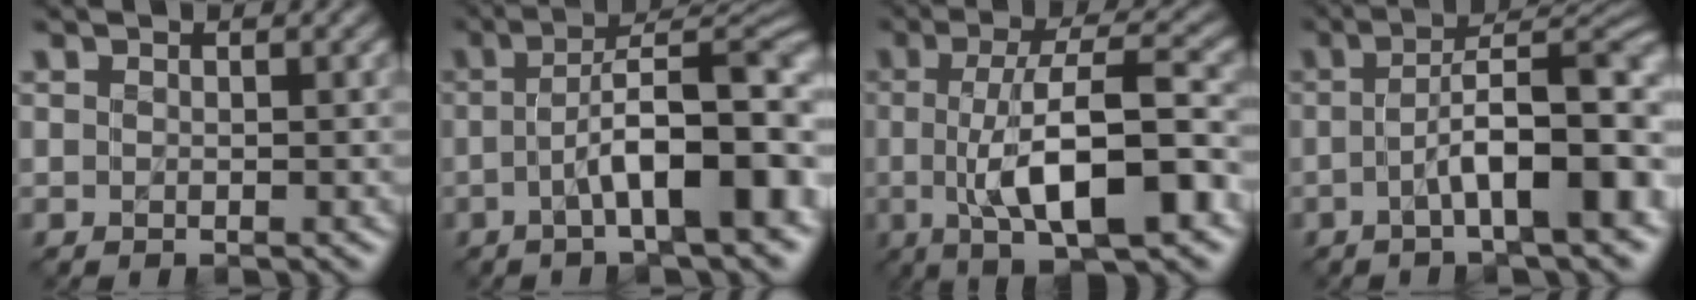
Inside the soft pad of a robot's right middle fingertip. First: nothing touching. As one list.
[{"total": 10.9, "force": [-2.5, 3.1, 10.2], "torque": [-0.138, 0.015, -0.034]}, {"total": 10.0, "force": [-1.4, 3.0, 9.4], "torque": [-0.139, 0.008, -0.024]}, {"total": 9.9, "force": [-2.2, 2.7, 9.3], "torque": [-0.122, 0.016, -0.035]}]